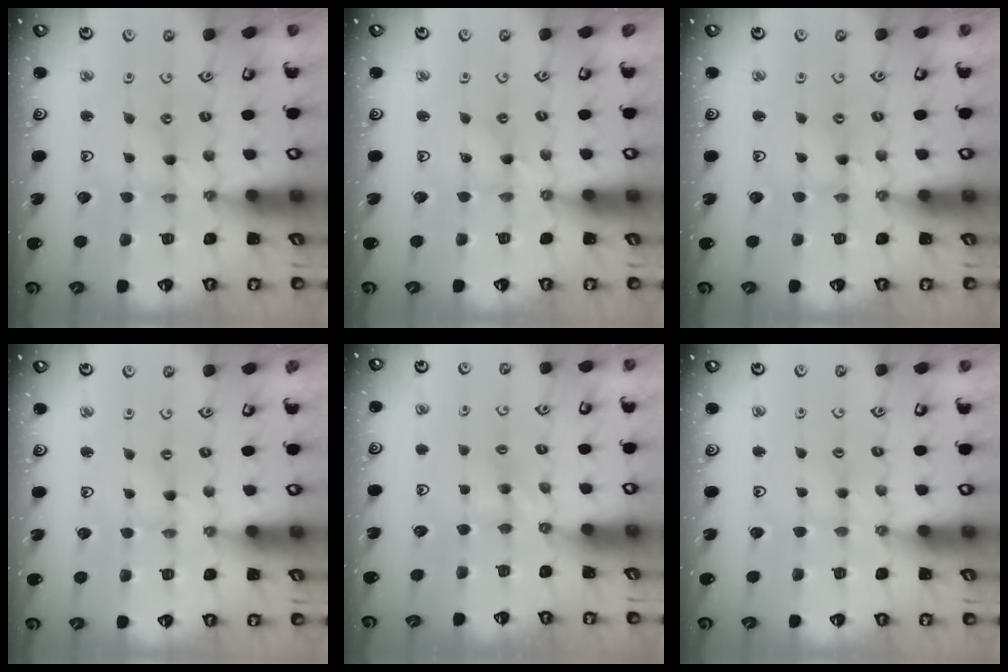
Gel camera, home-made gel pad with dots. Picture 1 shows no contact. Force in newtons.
{"total": 0.0}
{"total": 1.3, "press": 1.2, "slide": 0.2}
{"total": 0.6, "press": 0.6, "slide": 0.2}
{"total": 4.0, "press": 3.9, "slide": 0.6}
{"total": 1.8, "press": 1.8, "slide": 0.3}